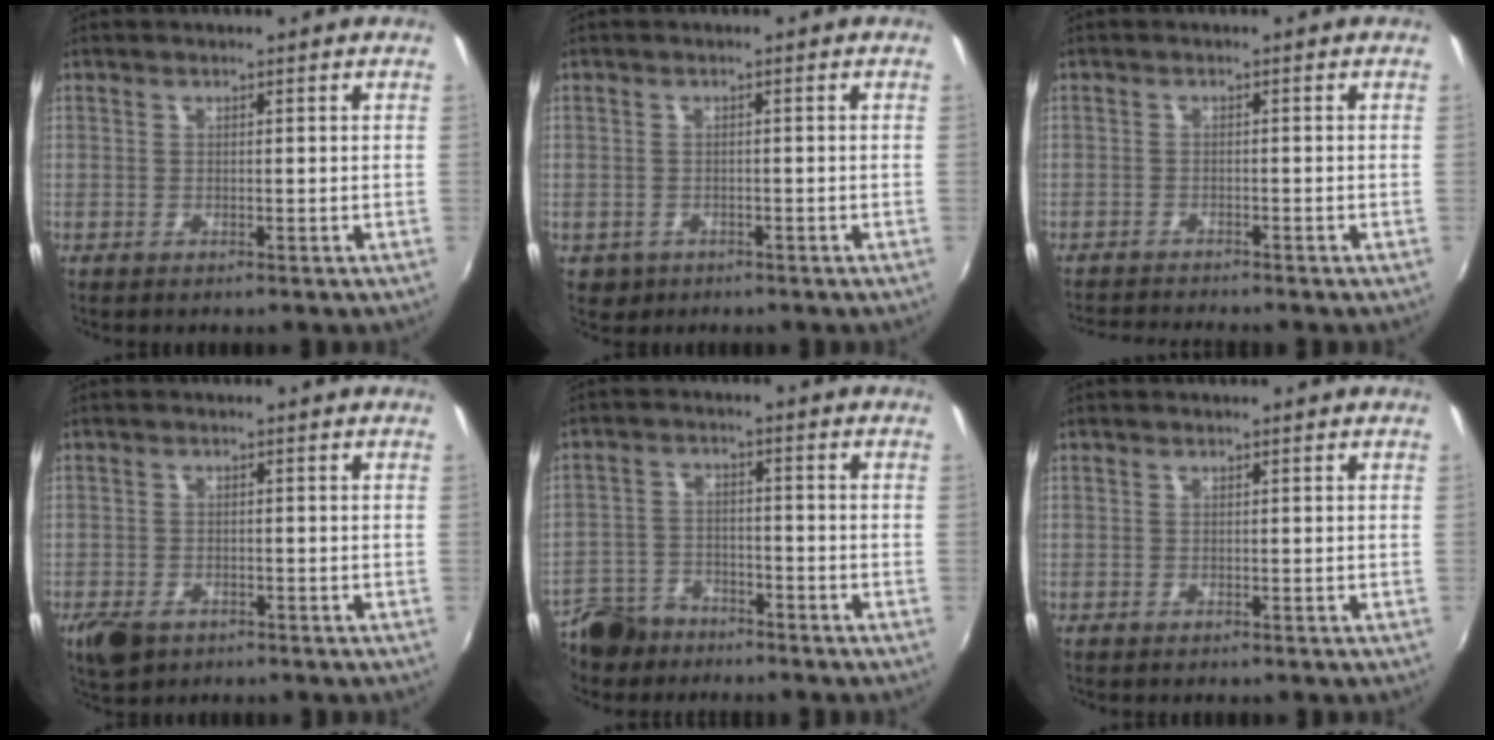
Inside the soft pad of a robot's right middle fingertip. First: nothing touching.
{"total": 2.7, "force": [-1.0, 2.4, 0.9], "torque": [-0.024, -0.003, -0.010]}
{"total": 4.4, "force": [-4.3, -0.3, 0.9], "torque": [-0.034, -0.013, -0.078]}
{"total": 5.3, "force": [-3.3, 3.2, 2.7], "torque": [-0.070, -0.016, -0.058]}
{"total": 10.4, "force": [-8.3, 5.3, 3.3], "torque": [-0.101, -0.003, -0.149]}
{"total": 0.0}